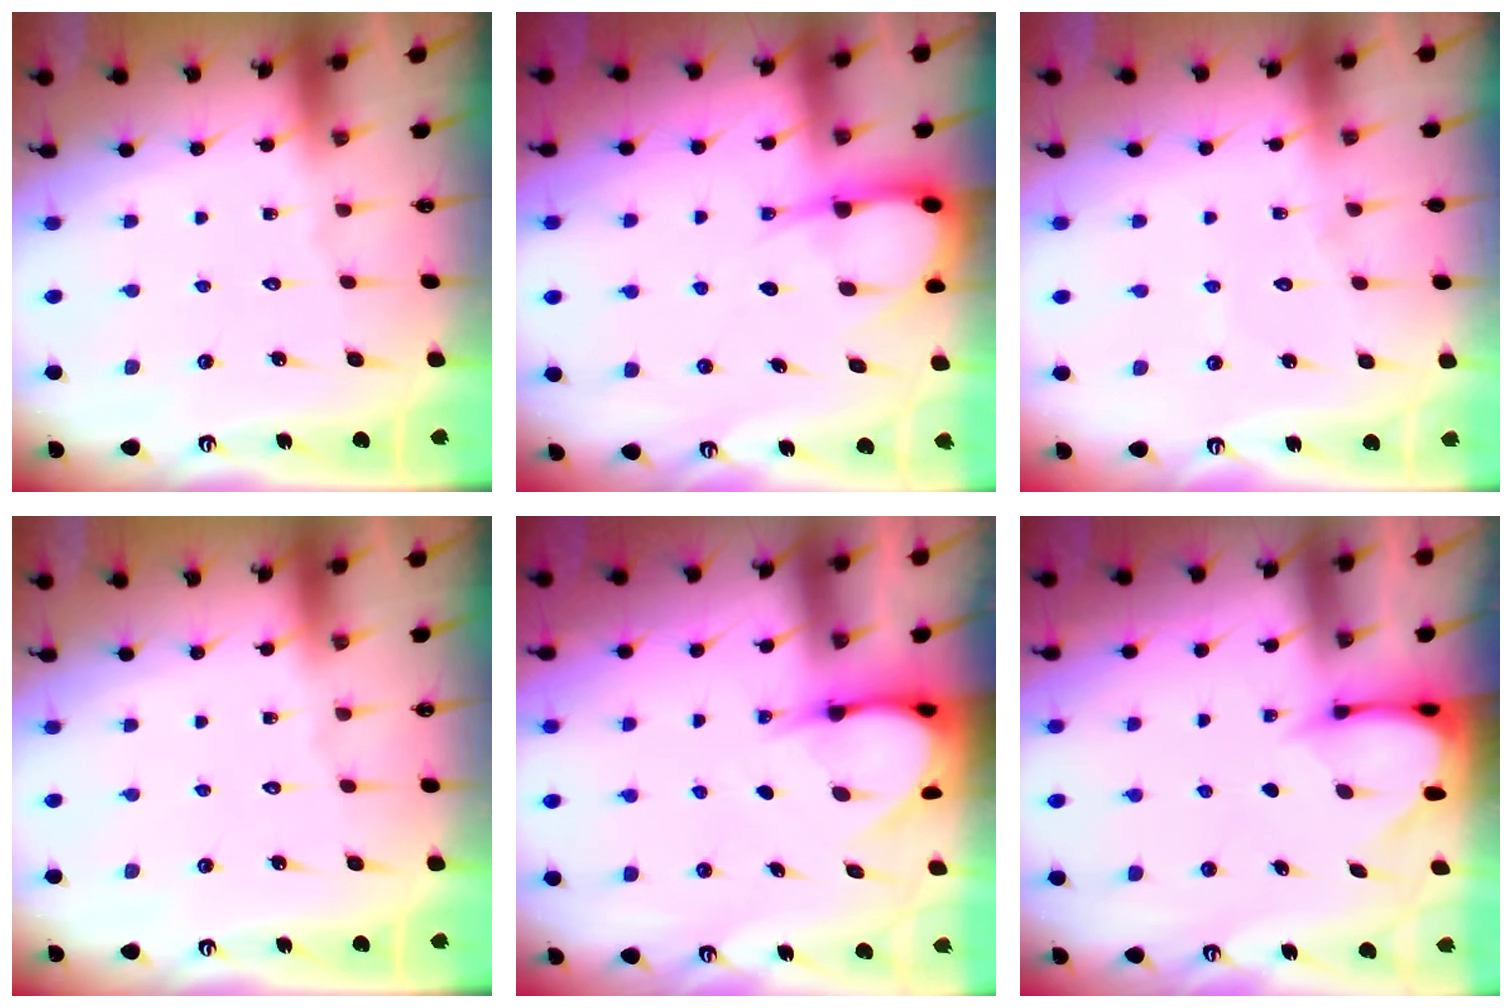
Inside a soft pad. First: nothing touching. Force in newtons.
{"total": 5.9, "press": 5.9, "slide": 0.6}
{"total": 3.0, "press": 3.0, "slide": 0.2}
{"total": 0.0}
{"total": 5.9, "press": 5.9, "slide": 0.5}
{"total": 3.4, "press": 3.4, "slide": 0.3}